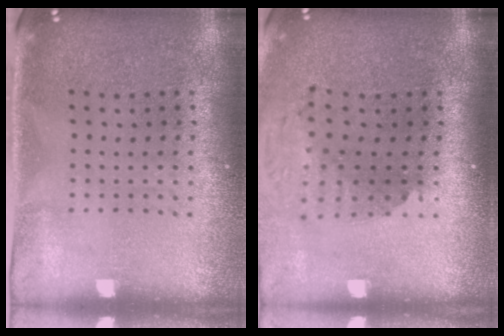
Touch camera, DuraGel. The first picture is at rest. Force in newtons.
{"total": 1.8, "press": 1.4, "slide": 1.2}